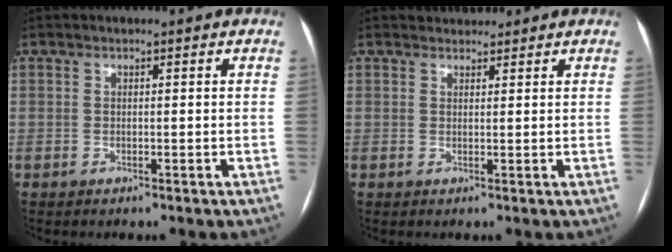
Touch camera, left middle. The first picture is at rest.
{"total": 1.9, "force": [1.8, 0.7, 0.0], "torque": [0.001, 0.011, 0.027]}